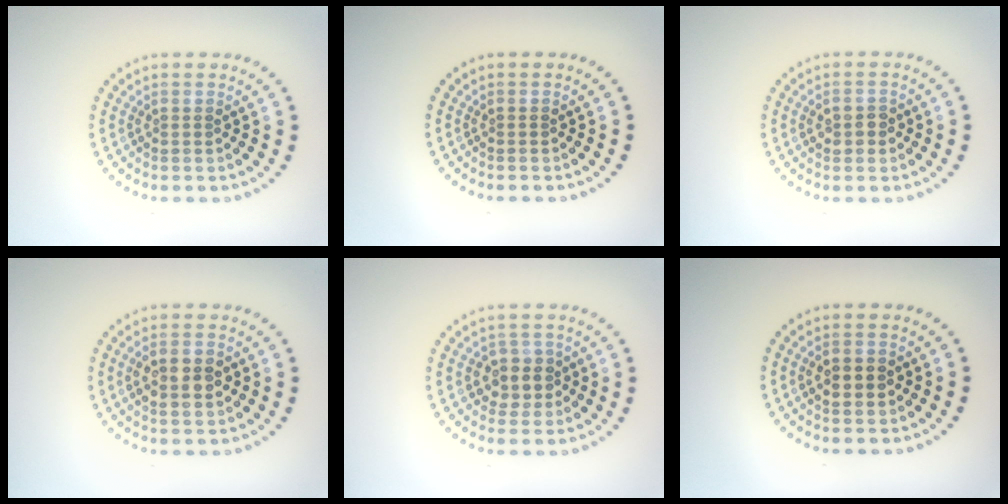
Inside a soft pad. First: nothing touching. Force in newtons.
{"total": 0.0}
{"total": 1.8, "press": 1.8, "slide": 0.1}
{"total": 2.9, "press": 2.9, "slide": 0.4}
{"total": 2.7, "press": 2.5, "slide": 0.9}
{"total": 2.7, "press": 2.7, "slide": 0.2}